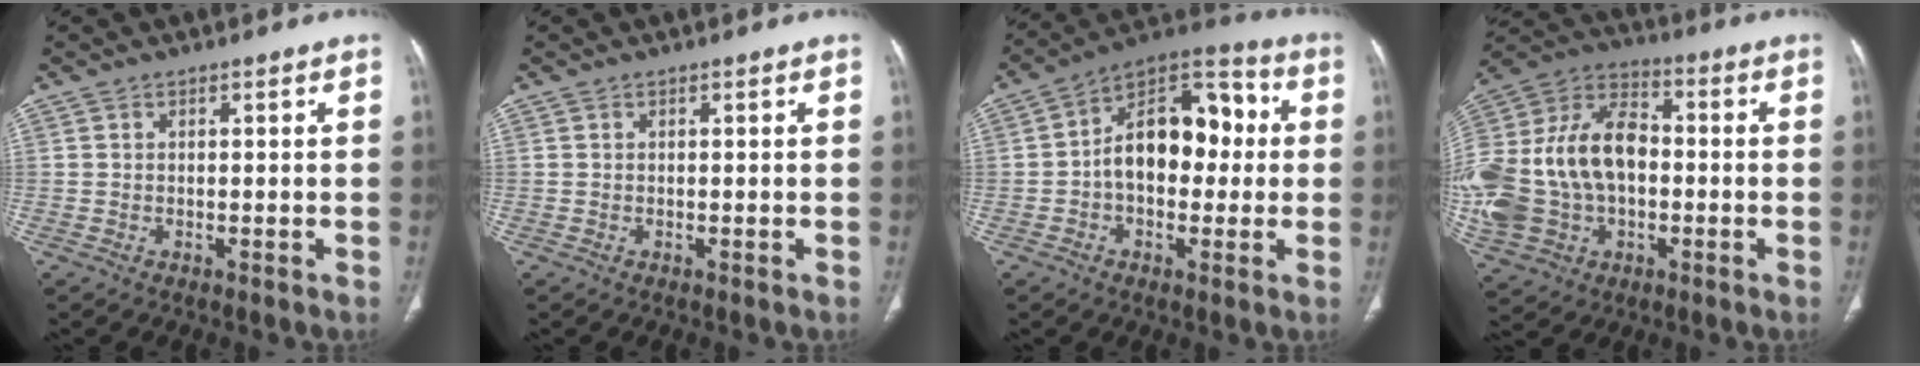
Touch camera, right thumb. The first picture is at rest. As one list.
[{"total": 0.0}, {"total": 16.4, "force": [0.5, 10.3, 12.8], "torque": [-0.157, 0.046, -0.004]}, {"total": 27.0, "force": [-1.7, 18.9, 19.2], "torque": [-0.429, 0.032, -0.017]}]